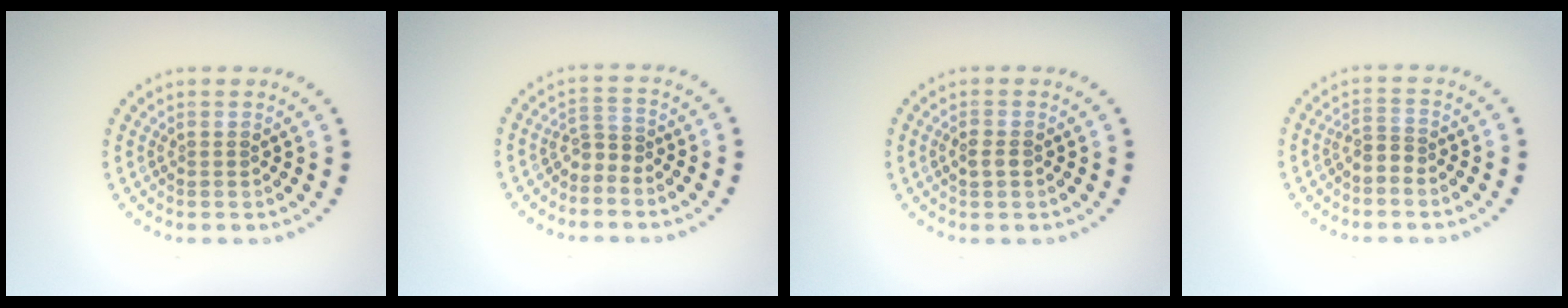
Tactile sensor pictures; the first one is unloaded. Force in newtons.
{"total": 1.5, "press": 1.1, "slide": 1.1}
{"total": 1.2, "press": 1.2, "slide": 0.1}
{"total": 1.8, "press": 1.2, "slide": 1.2}